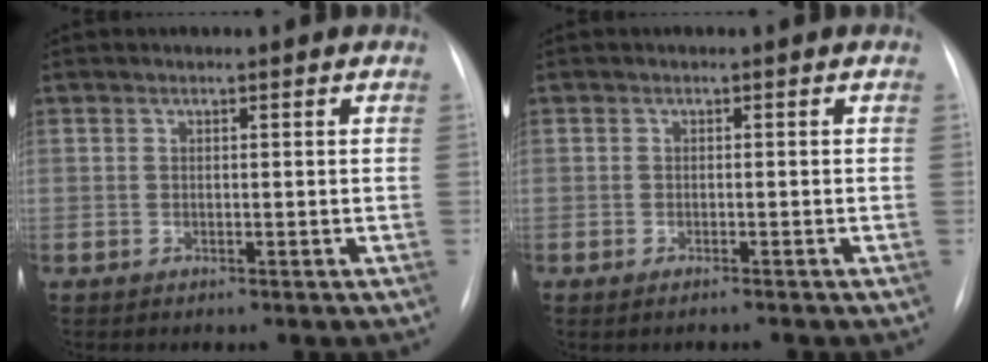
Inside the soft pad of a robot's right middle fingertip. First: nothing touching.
{"total": 1.2, "force": [-1.1, -0.1, 0.6], "torque": [-0.011, -0.002, -0.016]}